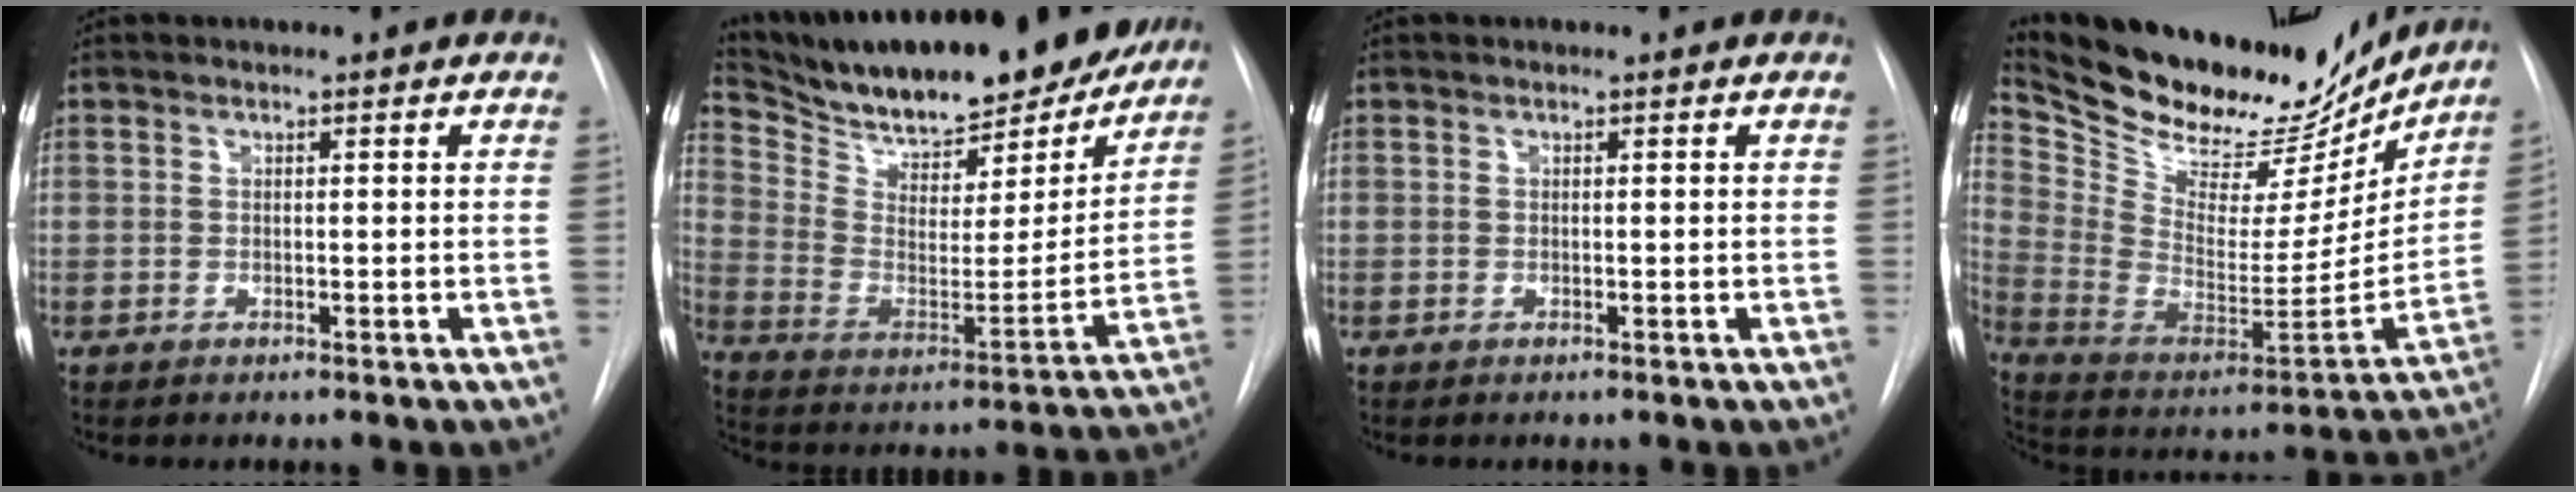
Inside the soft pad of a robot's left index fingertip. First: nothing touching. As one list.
[{"total": 27.7, "force": [24.0, 6.9, 11.9], "torque": [-0.215, -0.023, 0.351]}, {"total": 0.0}, {"total": 27.3, "force": [23.8, 8.7, 10.1], "torque": [-0.192, -0.040, 0.361]}]